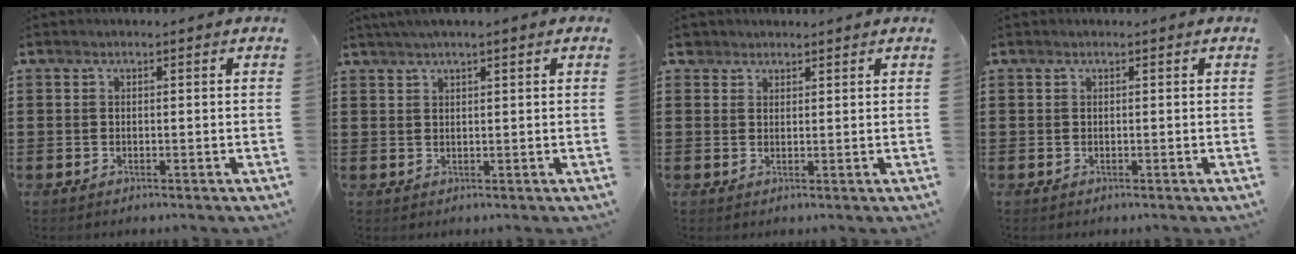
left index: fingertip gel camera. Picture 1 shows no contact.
{"total": 1.9, "force": [1.4, 0.0, 1.4], "torque": [-0.027, 0.002, 0.025]}
{"total": 2.0, "force": [1.7, 1.0, 0.1], "torque": [-0.009, 0.006, 0.034]}
{"total": 0.0}